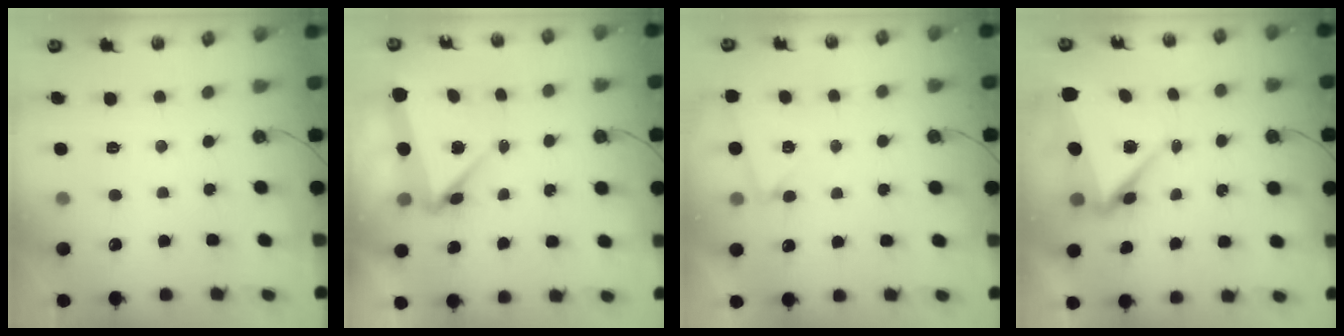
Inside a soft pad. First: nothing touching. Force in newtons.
{"total": 10.8, "press": 4.7, "slide": 9.7}
{"total": 3.7, "press": 3.4, "slide": 1.4}
{"total": 7.3, "press": 7.0, "slide": 1.8}